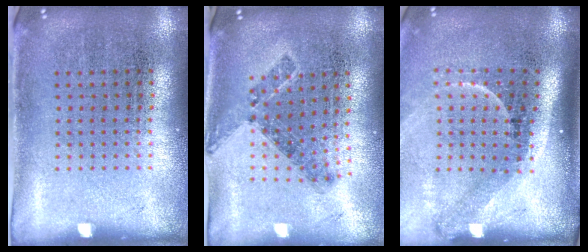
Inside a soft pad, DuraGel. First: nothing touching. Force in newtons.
{"total": 0.7, "press": 0.7, "slide": 0.3}
{"total": 2.2, "press": 1.5, "slide": 1.7}